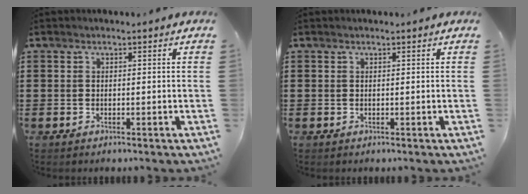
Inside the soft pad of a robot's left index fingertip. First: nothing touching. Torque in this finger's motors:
{"motor_torque": [-1.13, 1.01, -0.44, -0.09]}